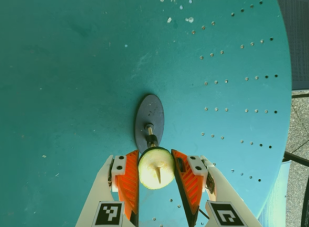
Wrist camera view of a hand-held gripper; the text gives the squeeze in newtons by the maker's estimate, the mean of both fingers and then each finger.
{"total": 14.2, "left": 14.6, "right": 13.7}